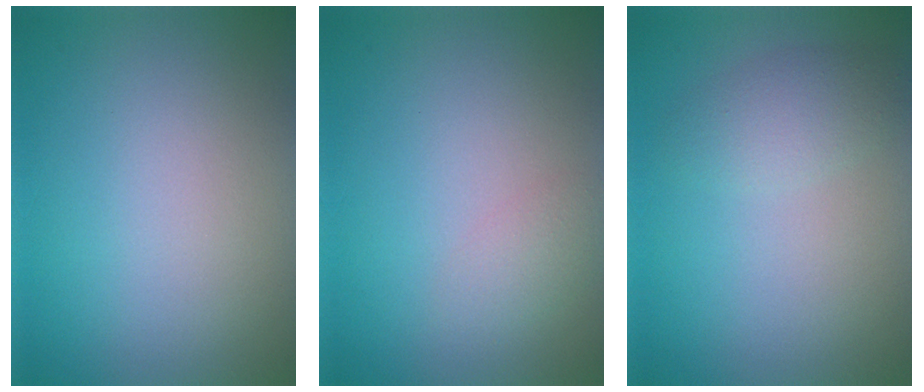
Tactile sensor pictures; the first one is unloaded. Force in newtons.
{"total": 1.4, "press": 1.4, "slide": 0.1}
{"total": 2.2, "press": 2.2, "slide": 0.0}